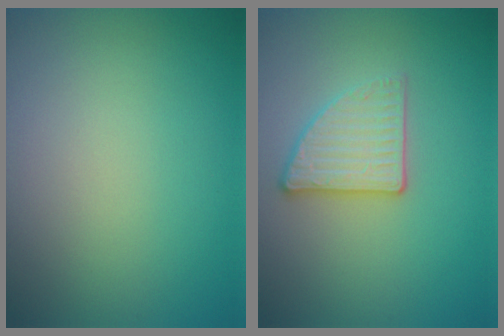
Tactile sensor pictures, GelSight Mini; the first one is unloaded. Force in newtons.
{"total": 2.9, "press": 2.7, "slide": 1.1}